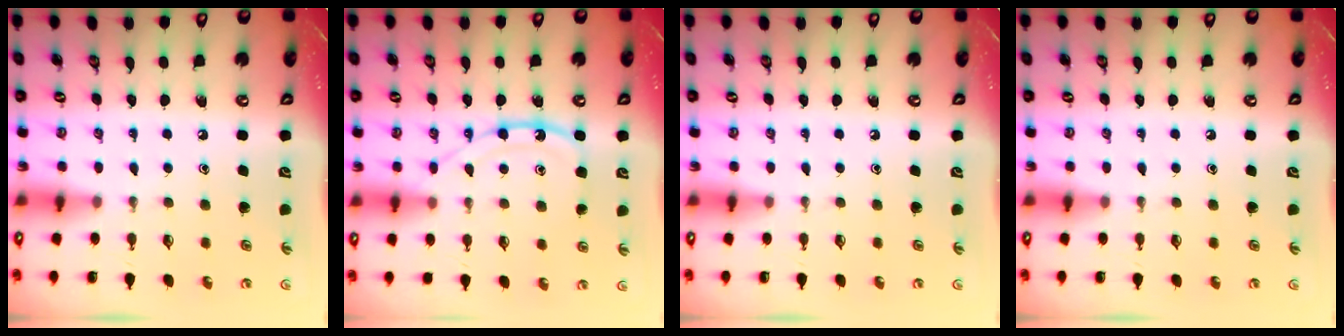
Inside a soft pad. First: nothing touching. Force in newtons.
{"total": 13.4, "press": 13.3, "slide": 1.1}
{"total": 0.0}
{"total": 0.0}